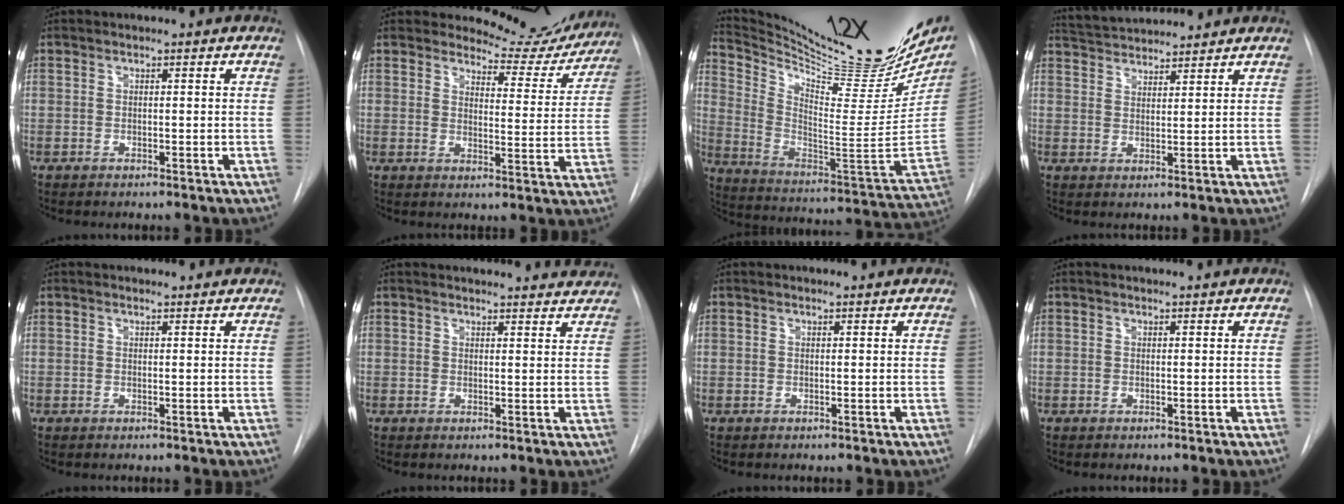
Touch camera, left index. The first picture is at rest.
{"total": 10.1, "force": [9.8, 2.5, 0.1], "torque": [0.015, -0.040, 0.103]}
{"total": 27.9, "force": [23.8, 4.0, 13.9], "torque": [-0.224, -0.076, 0.337]}
{"total": 7.6, "force": [7.4, 0.6, 1.5], "torque": [-0.034, 0.027, 0.123]}
{"total": 1.6, "force": [1.6, 0.3, 0.1], "torque": [-0.010, 0.003, 0.017]}
{"total": 11.5, "force": [11.1, 2.1, 1.9], "torque": [-0.002, 0.003, 0.113]}
{"total": 0.8, "force": [0.8, 0.1, 0.0], "torque": [-0.008, 0.003, 0.011]}
{"total": 1.5, "force": [1.5, 0.0, 0.2], "torque": [-0.004, 0.011, 0.019]}